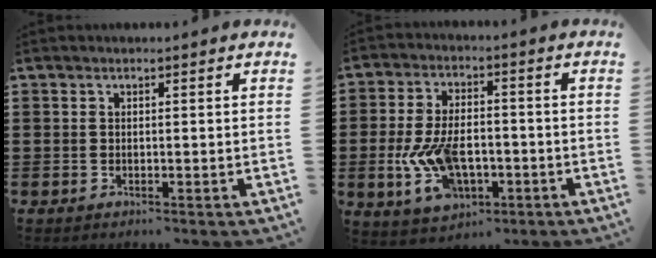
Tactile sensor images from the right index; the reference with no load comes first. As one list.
[{"total": 9.5, "force": [-2.5, 5.3, 7.5], "torque": [-0.173, 0.000, -0.049]}]